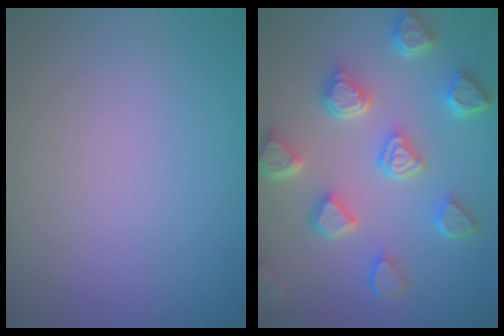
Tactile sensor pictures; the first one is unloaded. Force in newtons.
{"total": 6.4, "press": 5.2, "slide": 3.8}